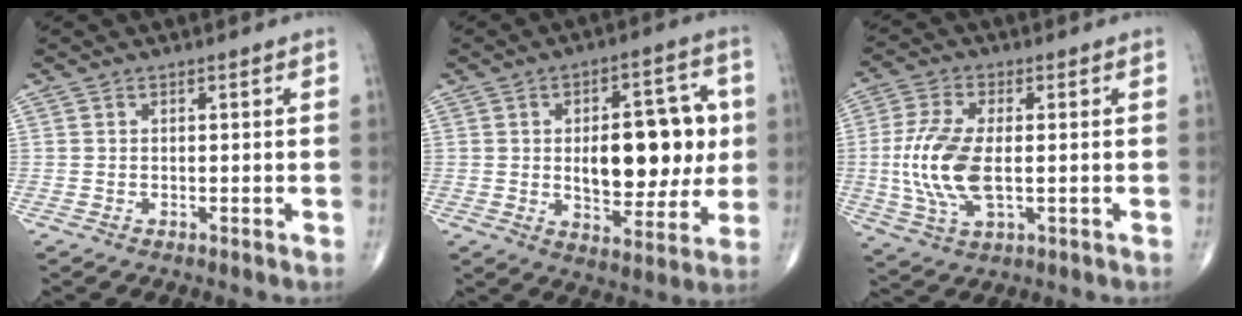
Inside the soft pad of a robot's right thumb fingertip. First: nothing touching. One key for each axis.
{"total": 17.5, "fx": 1.0, "fy": 8.9, "fz": 15.1, "tx": -0.171, "ty": 0.006, "tz": 0.022}
{"total": 12.3, "fx": -0.6, "fy": 5.8, "fz": 10.8, "tx": -0.238, "ty": -0.002, "tz": -0.009}